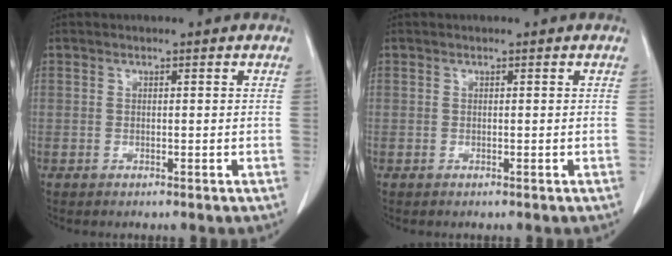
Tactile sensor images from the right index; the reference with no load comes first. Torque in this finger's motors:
{"motor_torque": [0.00, 0.00, 0.00, -0.01]}